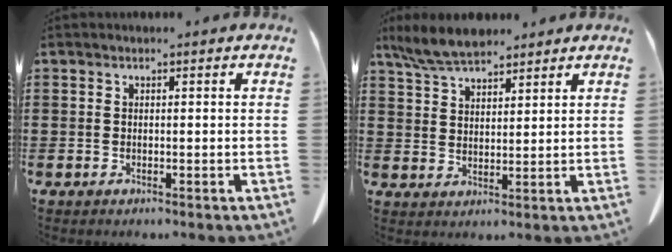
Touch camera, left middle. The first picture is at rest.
{"total": 6.2, "force": [5.4, 1.7, 2.7], "torque": [-0.070, -0.010, 0.103]}